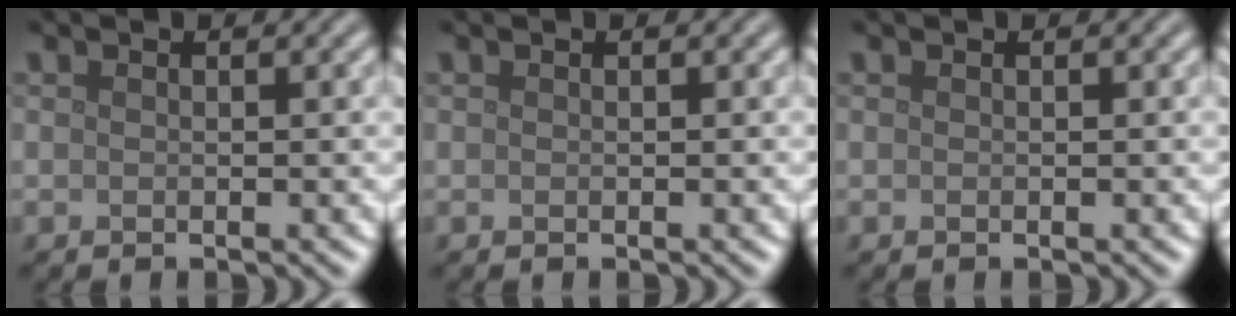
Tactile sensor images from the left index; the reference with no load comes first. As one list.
[{"total": 0.0}, {"total": 0.0}]